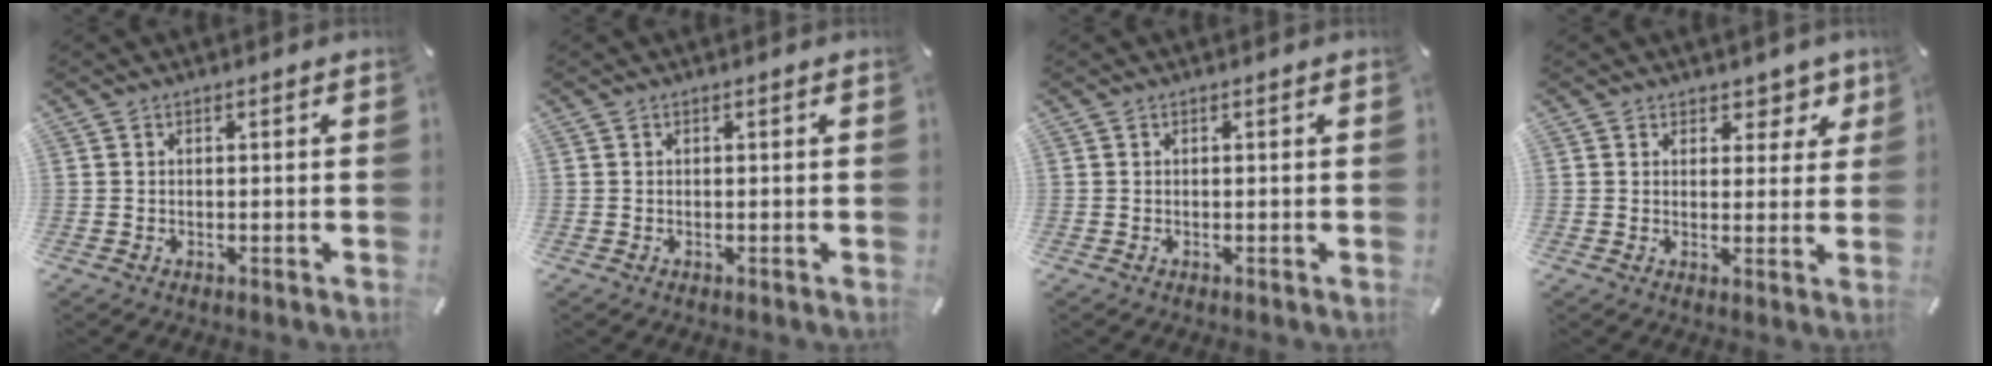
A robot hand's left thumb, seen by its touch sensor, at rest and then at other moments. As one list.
[{"total": 0.0}, {"total": 0.0}, {"total": 5.2, "force": [3.6, 3.5, 1.5], "torque": [0.004, -0.027, 0.056]}]